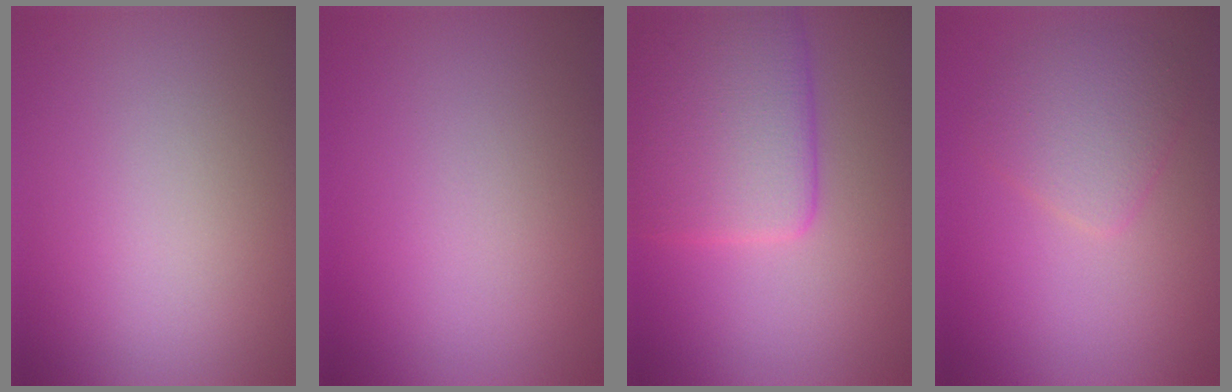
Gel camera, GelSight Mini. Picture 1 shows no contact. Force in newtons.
{"total": 0.0}
{"total": 6.6, "press": 6.6, "slide": 0.3}
{"total": 3.0, "press": 3.0, "slide": 0.1}